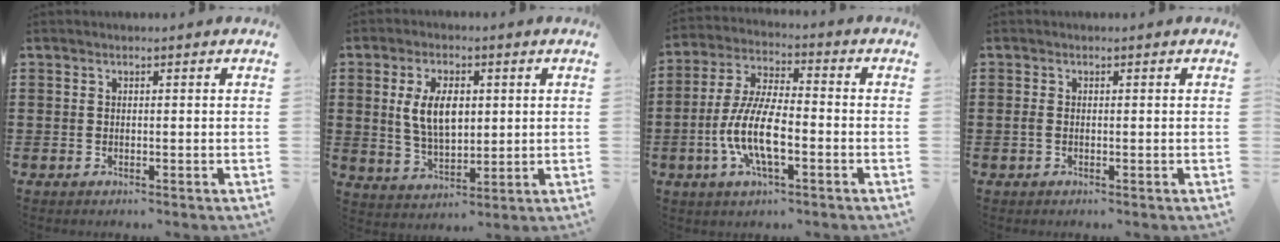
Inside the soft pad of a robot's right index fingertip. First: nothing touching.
{"total": 7.5, "force": [1.2, 4.1, 6.1], "torque": [-0.125, 0.010, 0.017]}
{"total": 10.4, "force": [-3.2, 3.4, 9.3], "torque": [-0.216, -0.013, -0.067]}
{"total": 0.8, "force": [-0.3, 0.2, 0.7], "torque": [-0.022, -0.006, -0.007]}